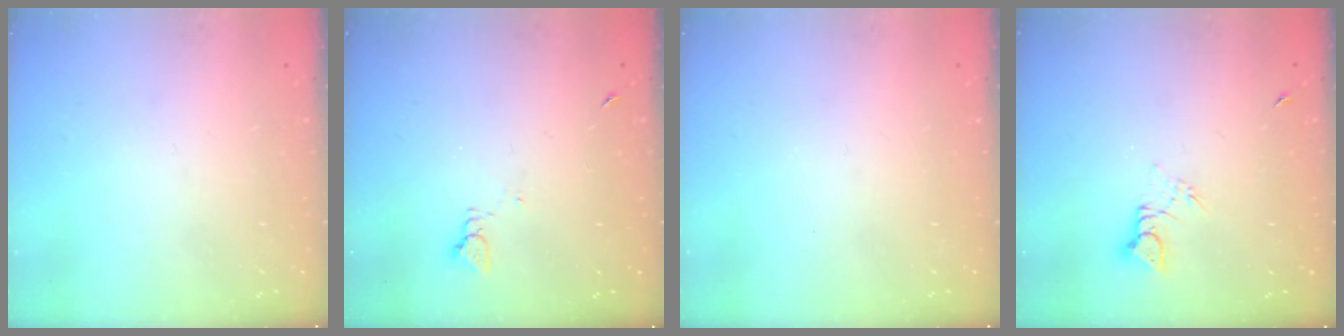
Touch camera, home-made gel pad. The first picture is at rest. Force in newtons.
{"total": 2.3, "press": 2.3, "slide": 0.3}
{"total": 0.0}
{"total": 4.0, "press": 4.0, "slide": 0.3}